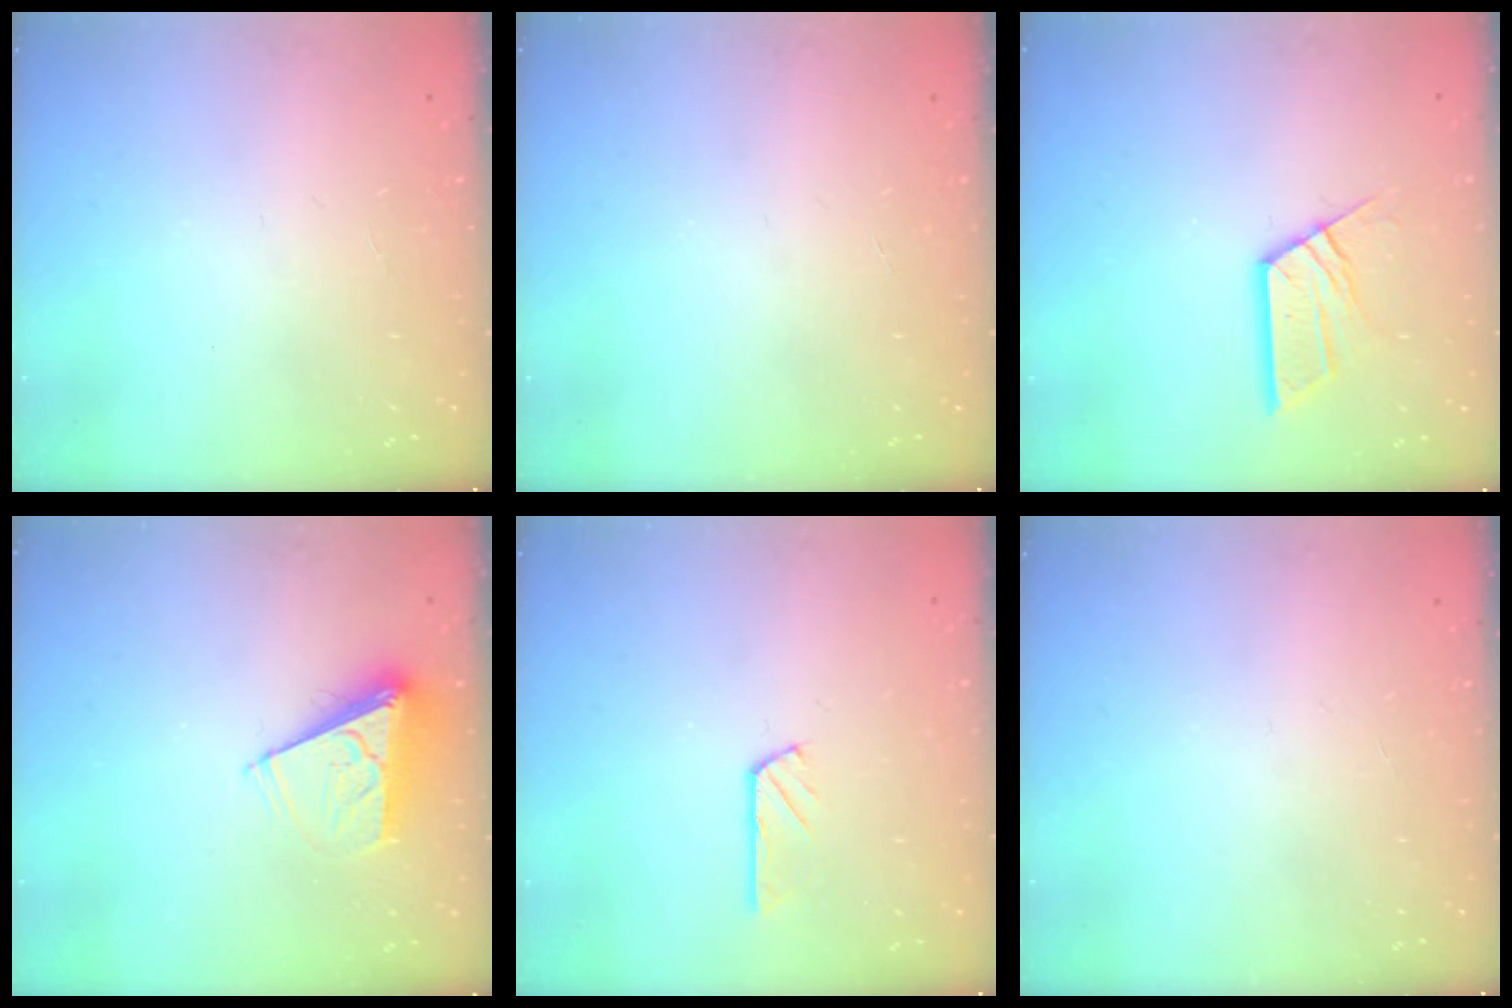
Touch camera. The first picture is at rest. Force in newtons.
{"total": 0.0}
{"total": 10.8, "press": 10.7, "slide": 0.5}
{"total": 9.5, "press": 9.5, "slide": 0.1}
{"total": 2.7, "press": 2.7, "slide": 0.1}
{"total": 0.0}